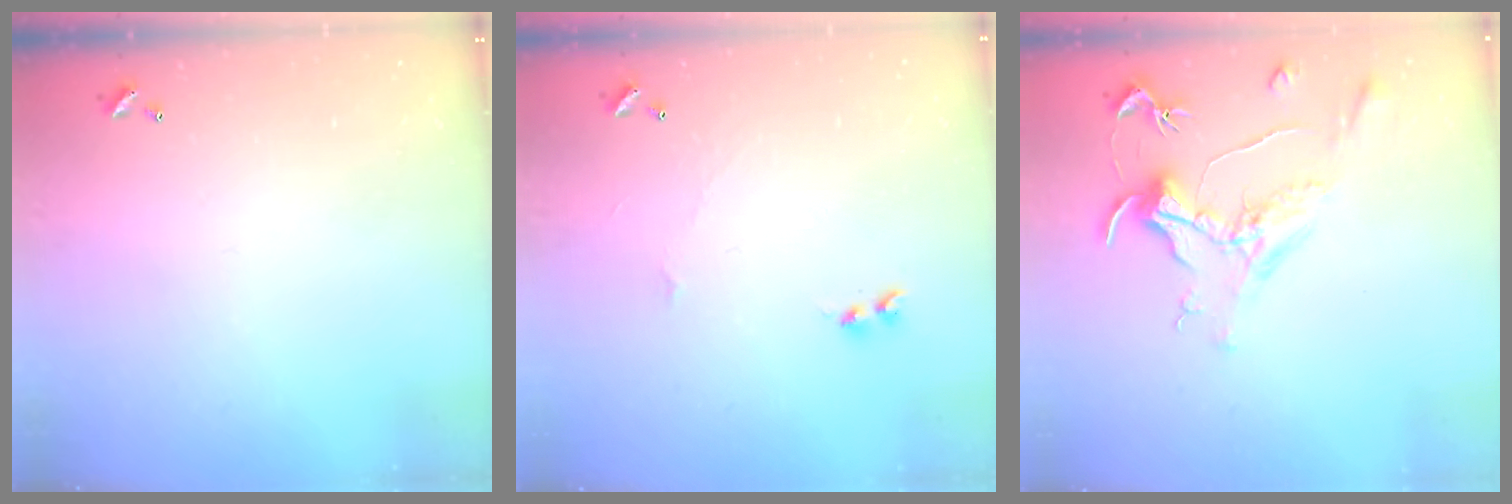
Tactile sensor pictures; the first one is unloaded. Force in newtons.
{"total": 1.9, "press": 1.8, "slide": 0.5}
{"total": 1.6, "press": 1.4, "slide": 0.7}